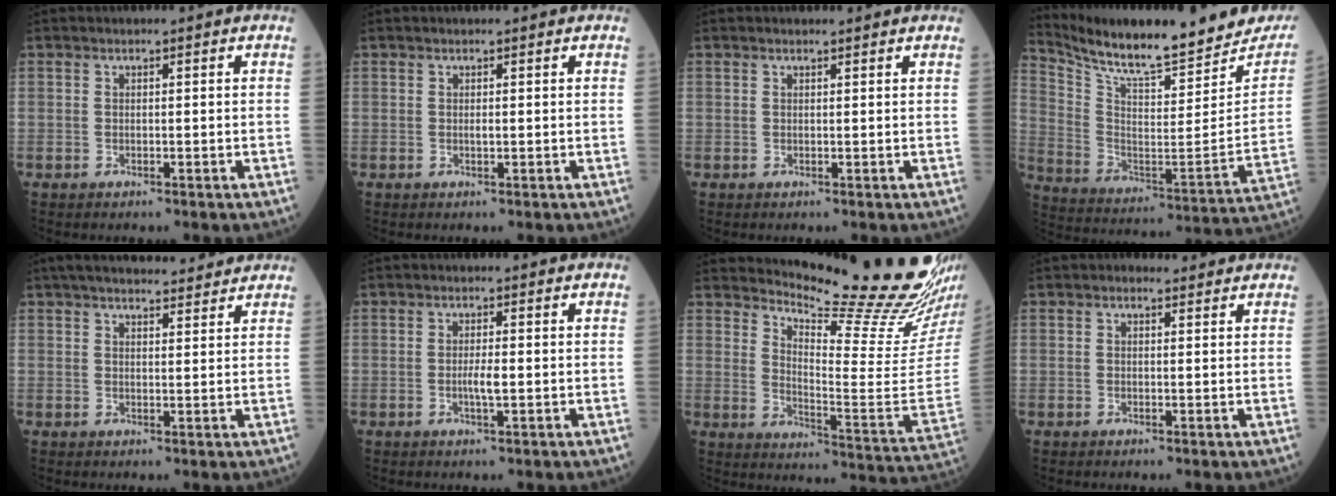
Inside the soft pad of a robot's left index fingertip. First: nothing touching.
{"total": 0.6, "force": [0.2, 0.1, 0.5], "torque": [-0.014, -0.002, 0.002]}
{"total": 1.1, "force": [1.1, 0.0, 0.1], "torque": [-0.012, 0.001, 0.014]}
{"total": 24.3, "force": [21.7, 4.0, 10.3], "torque": [-0.180, -0.055, 0.316]}
{"total": 12.8, "force": [11.6, 2.2, 5.0], "torque": [-0.071, 0.029, 0.156]}
{"total": 2.0, "force": [-0.3, 0.2, 2.0], "torque": [-0.040, -0.003, -0.004]}
{"total": 19.8, "force": [18.7, -1.3, 6.5], "torque": [-0.118, -0.135, 0.250]}
{"total": 1.5, "force": [1.2, 0.8, 0.4], "torque": [-0.013, 0.010, 0.015]}